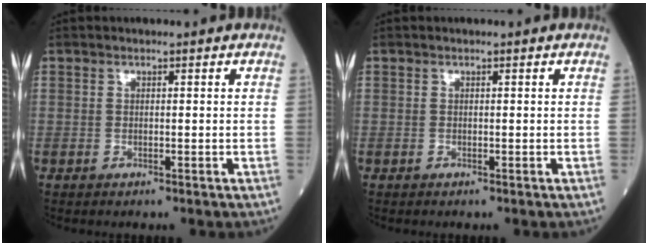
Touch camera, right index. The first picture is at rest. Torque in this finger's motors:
{"motor_torque": [0.00, 0.00, -0.01, -0.01]}